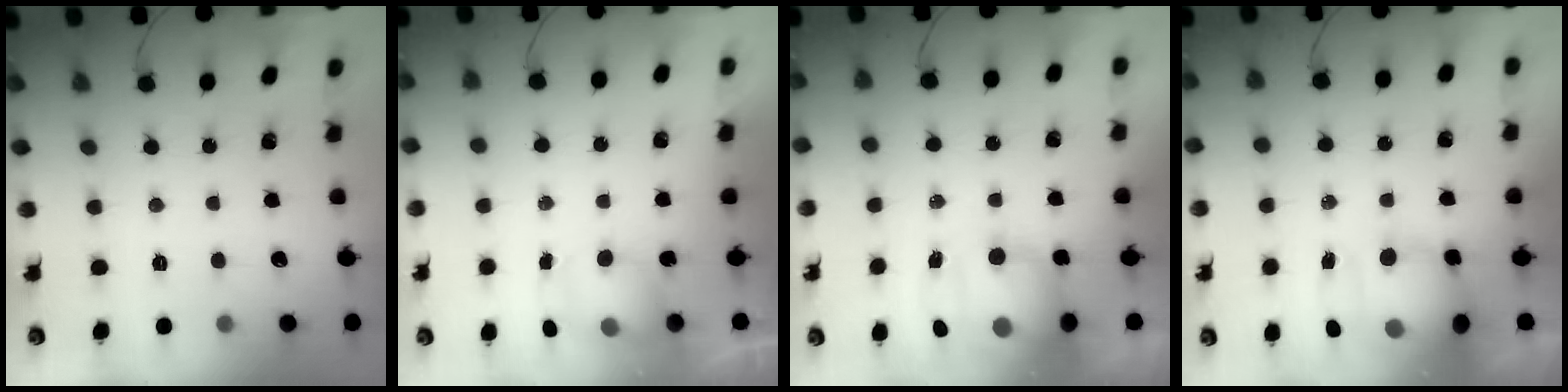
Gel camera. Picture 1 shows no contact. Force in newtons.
{"total": 5.2, "press": 5.2, "slide": 0.5}
{"total": 13.0, "press": 12.6, "slide": 3.5}
{"total": 13.4, "press": 13.0, "slide": 3.5}